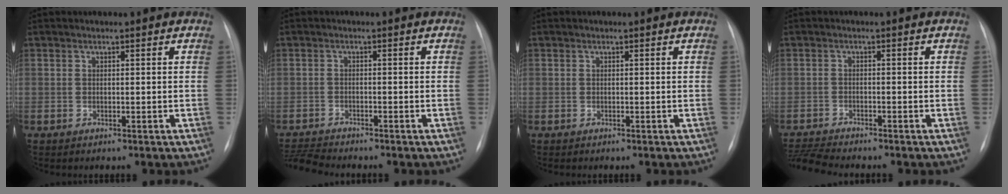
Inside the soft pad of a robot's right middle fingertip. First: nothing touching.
{"total": 4.4, "force": [-4.3, -0.6, 0.7], "torque": [-0.016, -0.021, -0.075]}
{"total": 0.0}
{"total": 5.8, "force": [-5.5, -0.6, 1.6], "torque": [-0.035, -0.019, -0.094]}